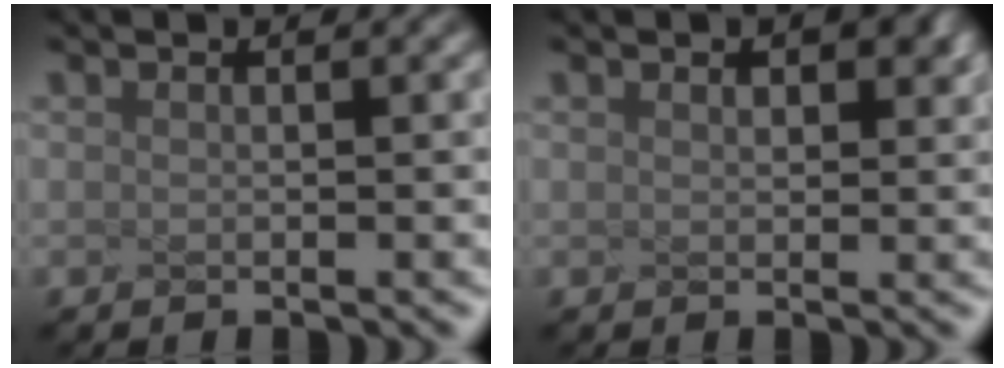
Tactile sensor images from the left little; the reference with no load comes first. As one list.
[{"total": 1.4, "force": [0.9, 0.5, 1.0], "torque": [-0.024, -0.001, 0.032]}]